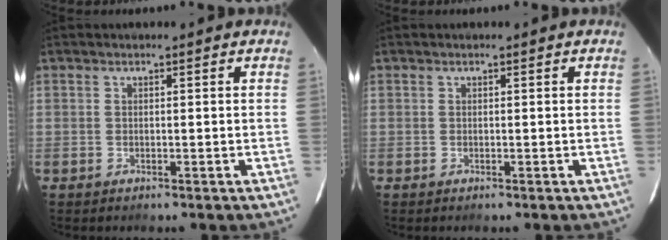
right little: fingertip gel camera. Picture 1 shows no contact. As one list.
[{"total": 0.0}]